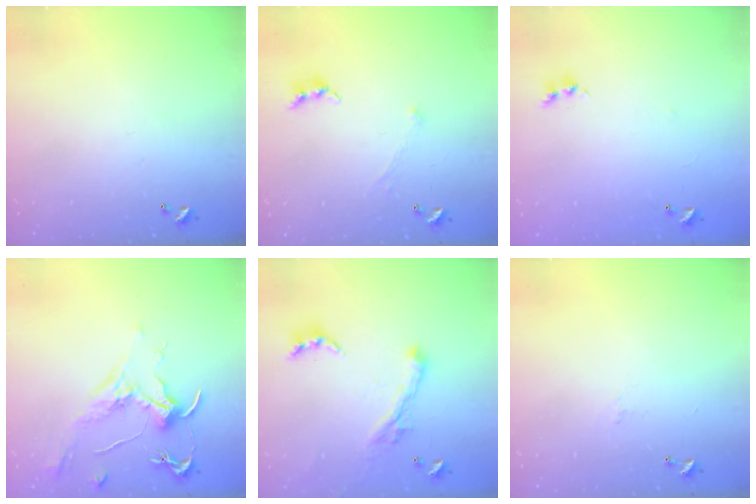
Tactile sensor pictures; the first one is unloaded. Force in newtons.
{"total": 0.6, "press": 0.6, "slide": 0.3}
{"total": 7.2, "press": 7.2, "slide": 0.7}
{"total": 2.1, "press": 2.0, "slide": 0.8}
{"total": 2.8, "press": 2.5, "slide": 1.3}
{"total": 0.6, "press": 0.4, "slide": 0.5}